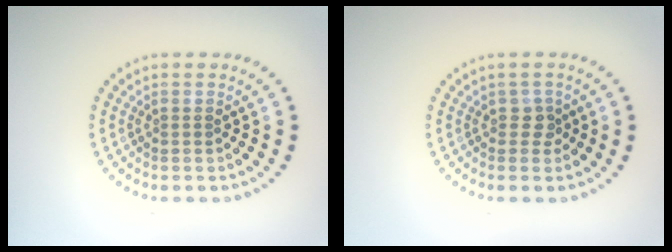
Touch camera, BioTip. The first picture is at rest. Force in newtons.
{"total": 1.2, "press": 1.0, "slide": 0.6}